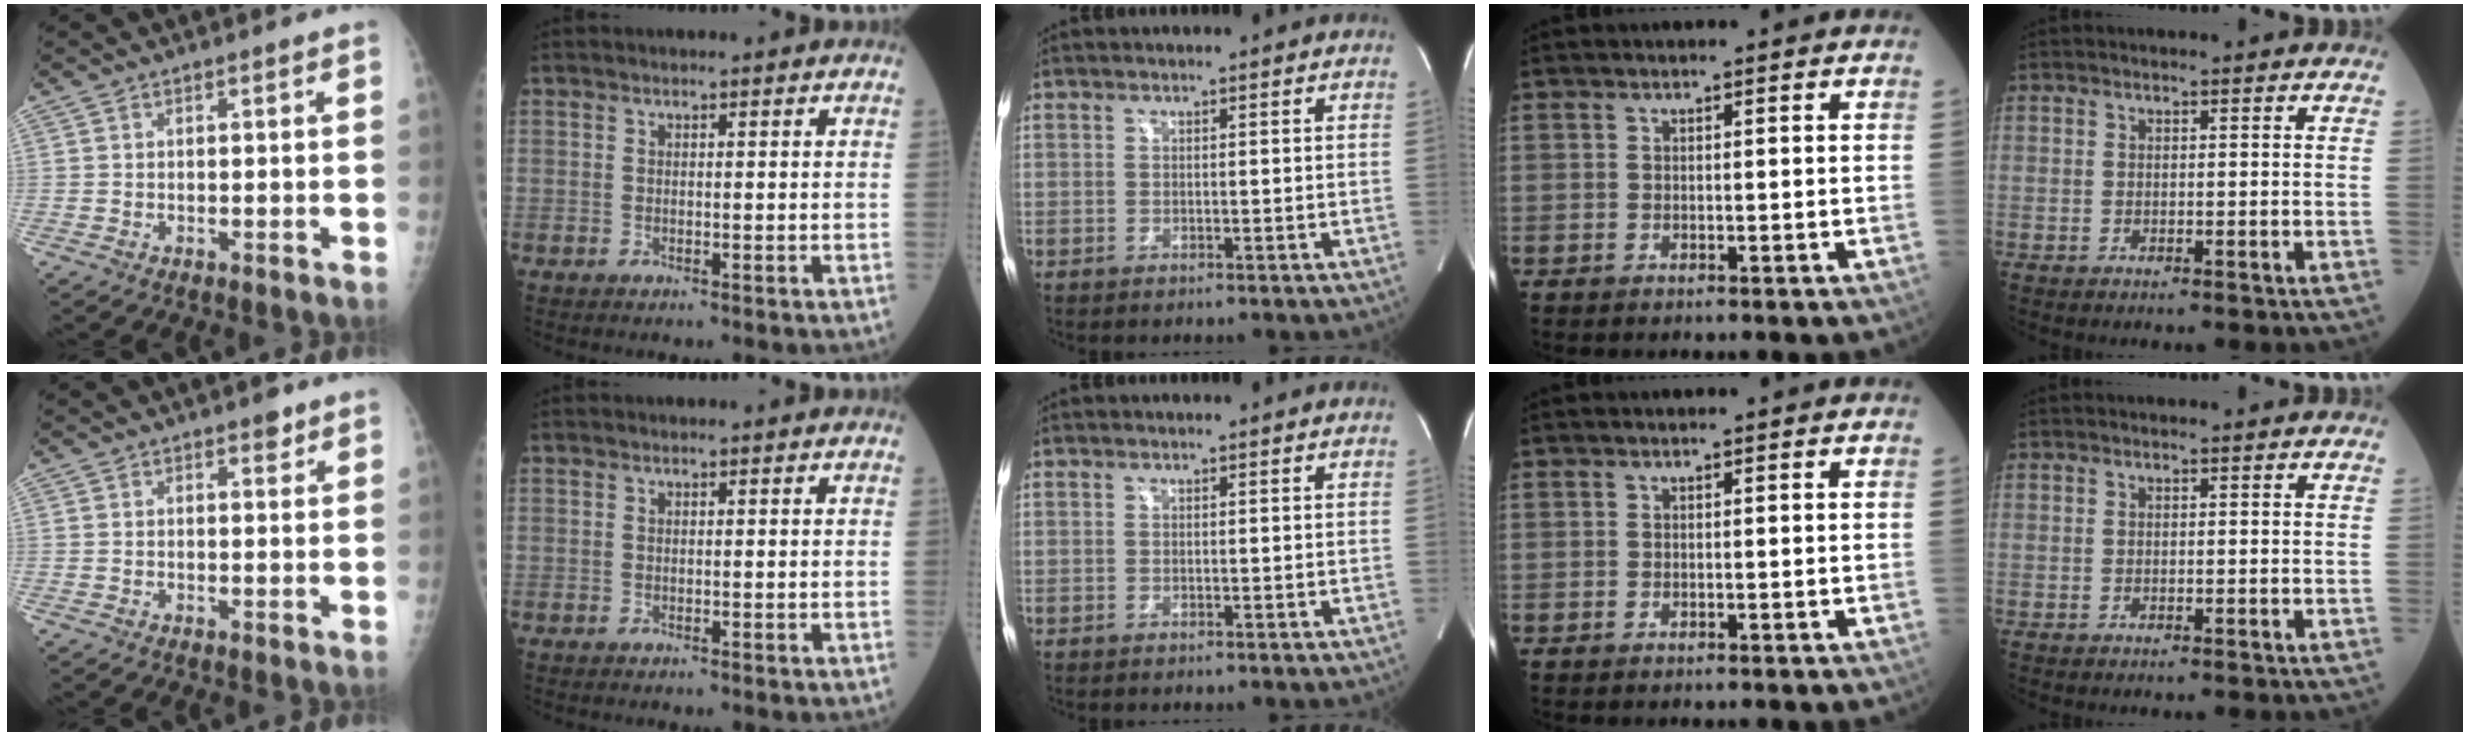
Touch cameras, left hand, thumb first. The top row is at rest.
{"thumb": {"total": 1.8, "force": [1.2, 0.8, 1.0], "torque": [-0.004, -0.005, 0.014]}}